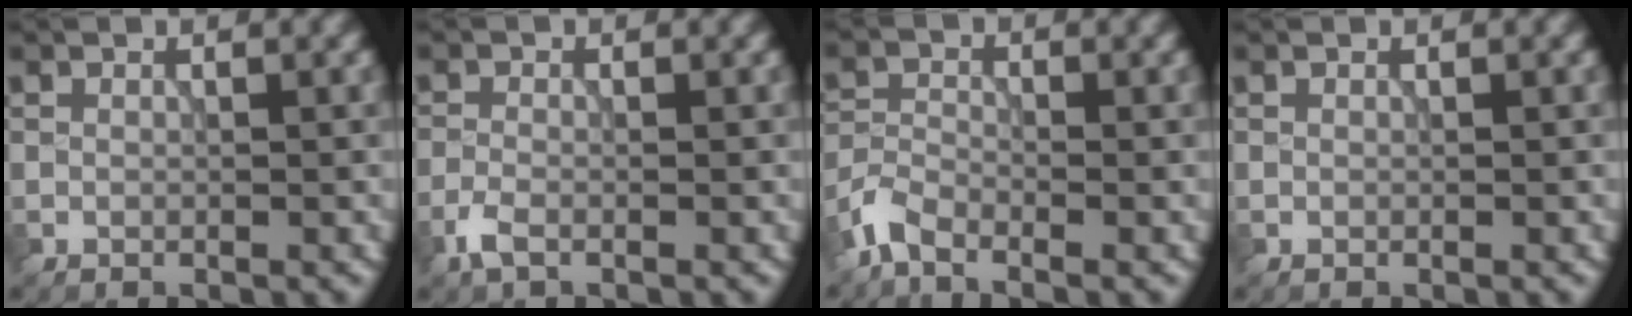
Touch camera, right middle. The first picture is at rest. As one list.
[{"total": 1.7, "force": [-1.1, 0.6, 1.1], "torque": [-0.031, -0.002, -0.030]}, {"total": 2.9, "force": [-2.2, 1.0, 1.5], "torque": [-0.035, -0.002, -0.059]}, {"total": 0.0}]